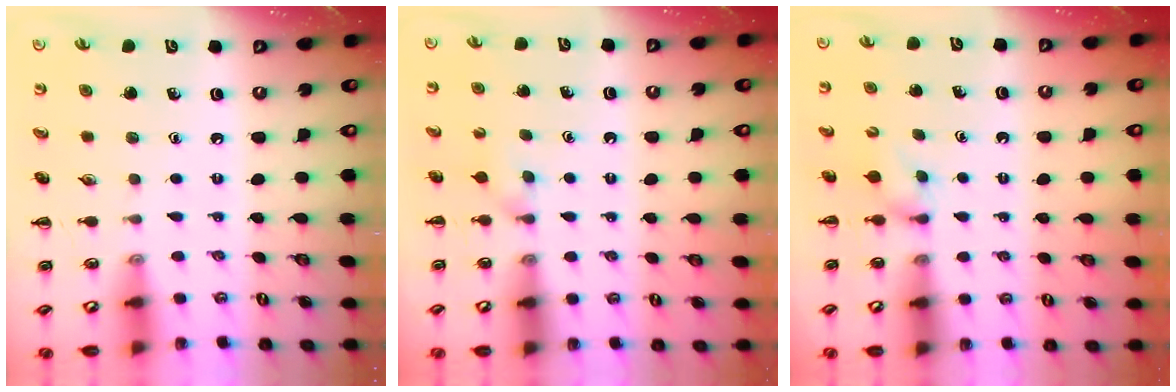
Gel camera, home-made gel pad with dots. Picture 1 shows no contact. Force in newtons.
{"total": 2.9, "press": 2.7, "slide": 1.2}
{"total": 2.5, "press": 2.3, "slide": 1.0}